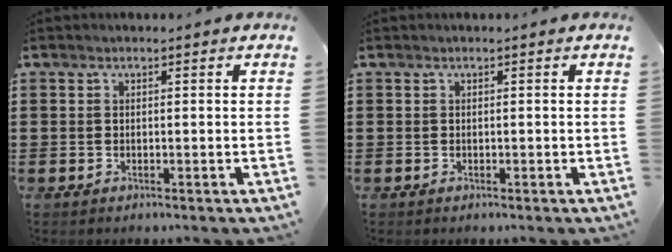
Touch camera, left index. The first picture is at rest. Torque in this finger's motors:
{"motor_torque": [-0.03, -0.05, 0.04, -0.01]}